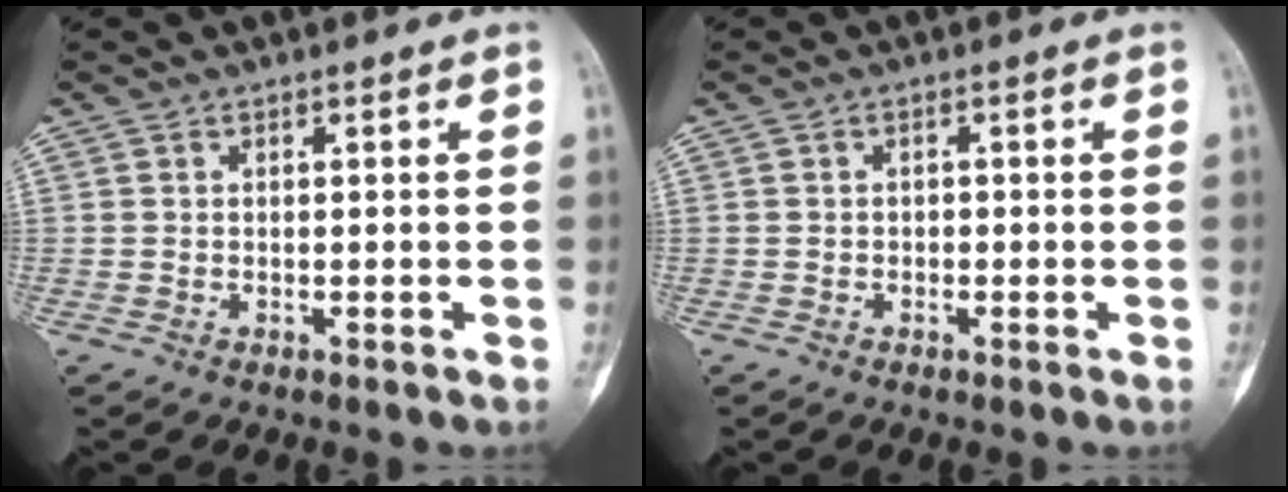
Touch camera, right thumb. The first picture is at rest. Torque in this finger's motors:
{"motor_torque": [-0.60, -0.19, -0.28, 0.11, -0.02]}